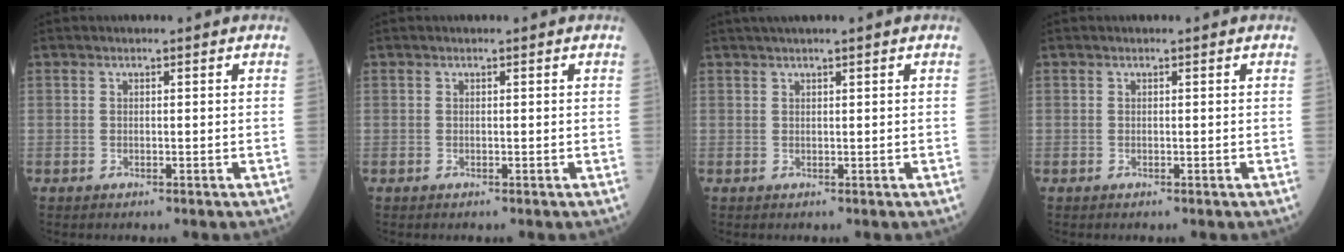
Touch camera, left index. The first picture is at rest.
{"total": 0.0}
{"total": 2.4, "force": [1.8, -0.5, 1.5], "torque": [-0.020, 0.019, 0.035]}
{"total": 0.0}